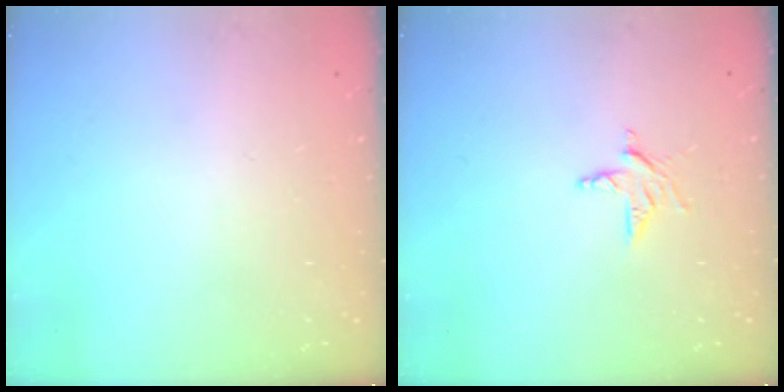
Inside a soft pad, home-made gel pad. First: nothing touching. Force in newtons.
{"total": 5.2, "press": 5.2, "slide": 0.4}